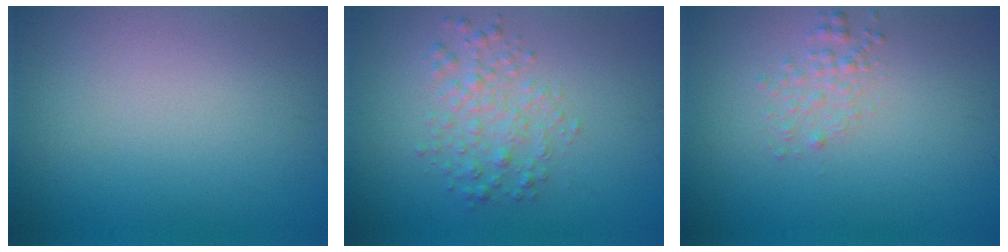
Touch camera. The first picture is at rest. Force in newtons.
{"total": 2.5, "press": 2.5, "slide": 0.1}
{"total": 1.4, "press": 1.4, "slide": 0.1}